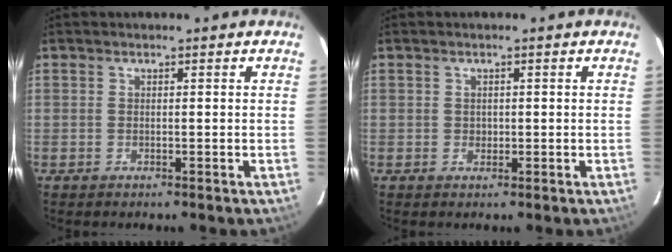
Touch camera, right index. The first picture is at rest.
{"total": 1.1, "force": [0.1, 1.0, 0.2], "torque": [0.002, 0.002, 0.004]}